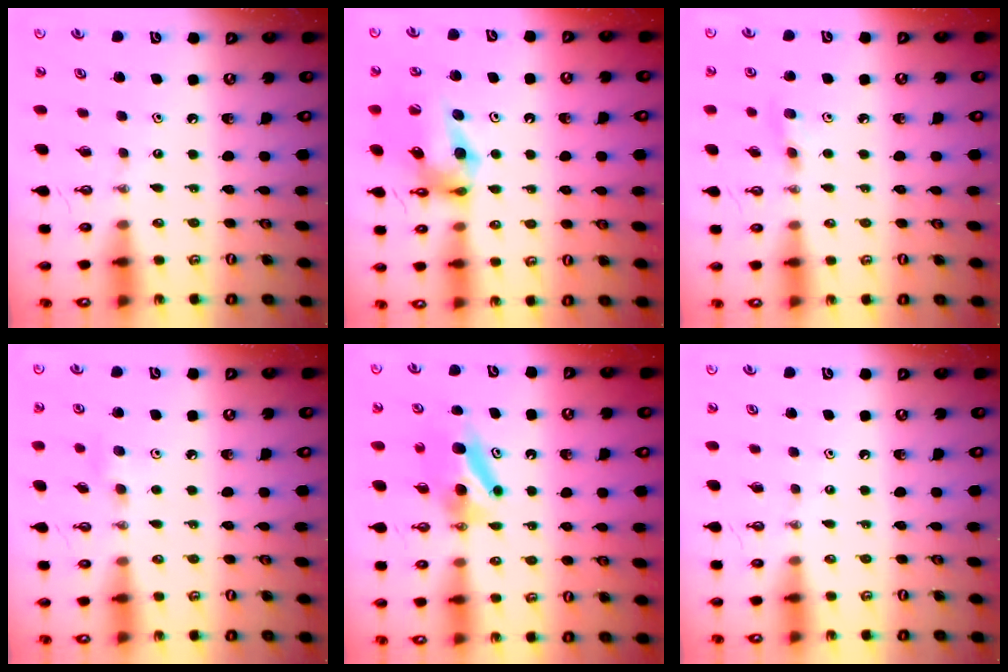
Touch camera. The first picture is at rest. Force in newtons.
{"total": 13.4, "press": 13.3, "slide": 1.2}
{"total": 5.0, "press": 4.8, "slide": 1.4}
{"total": 7.2, "press": 6.2, "slide": 3.7}
{"total": 7.3, "press": 6.8, "slide": 2.5}
{"total": 0.0}